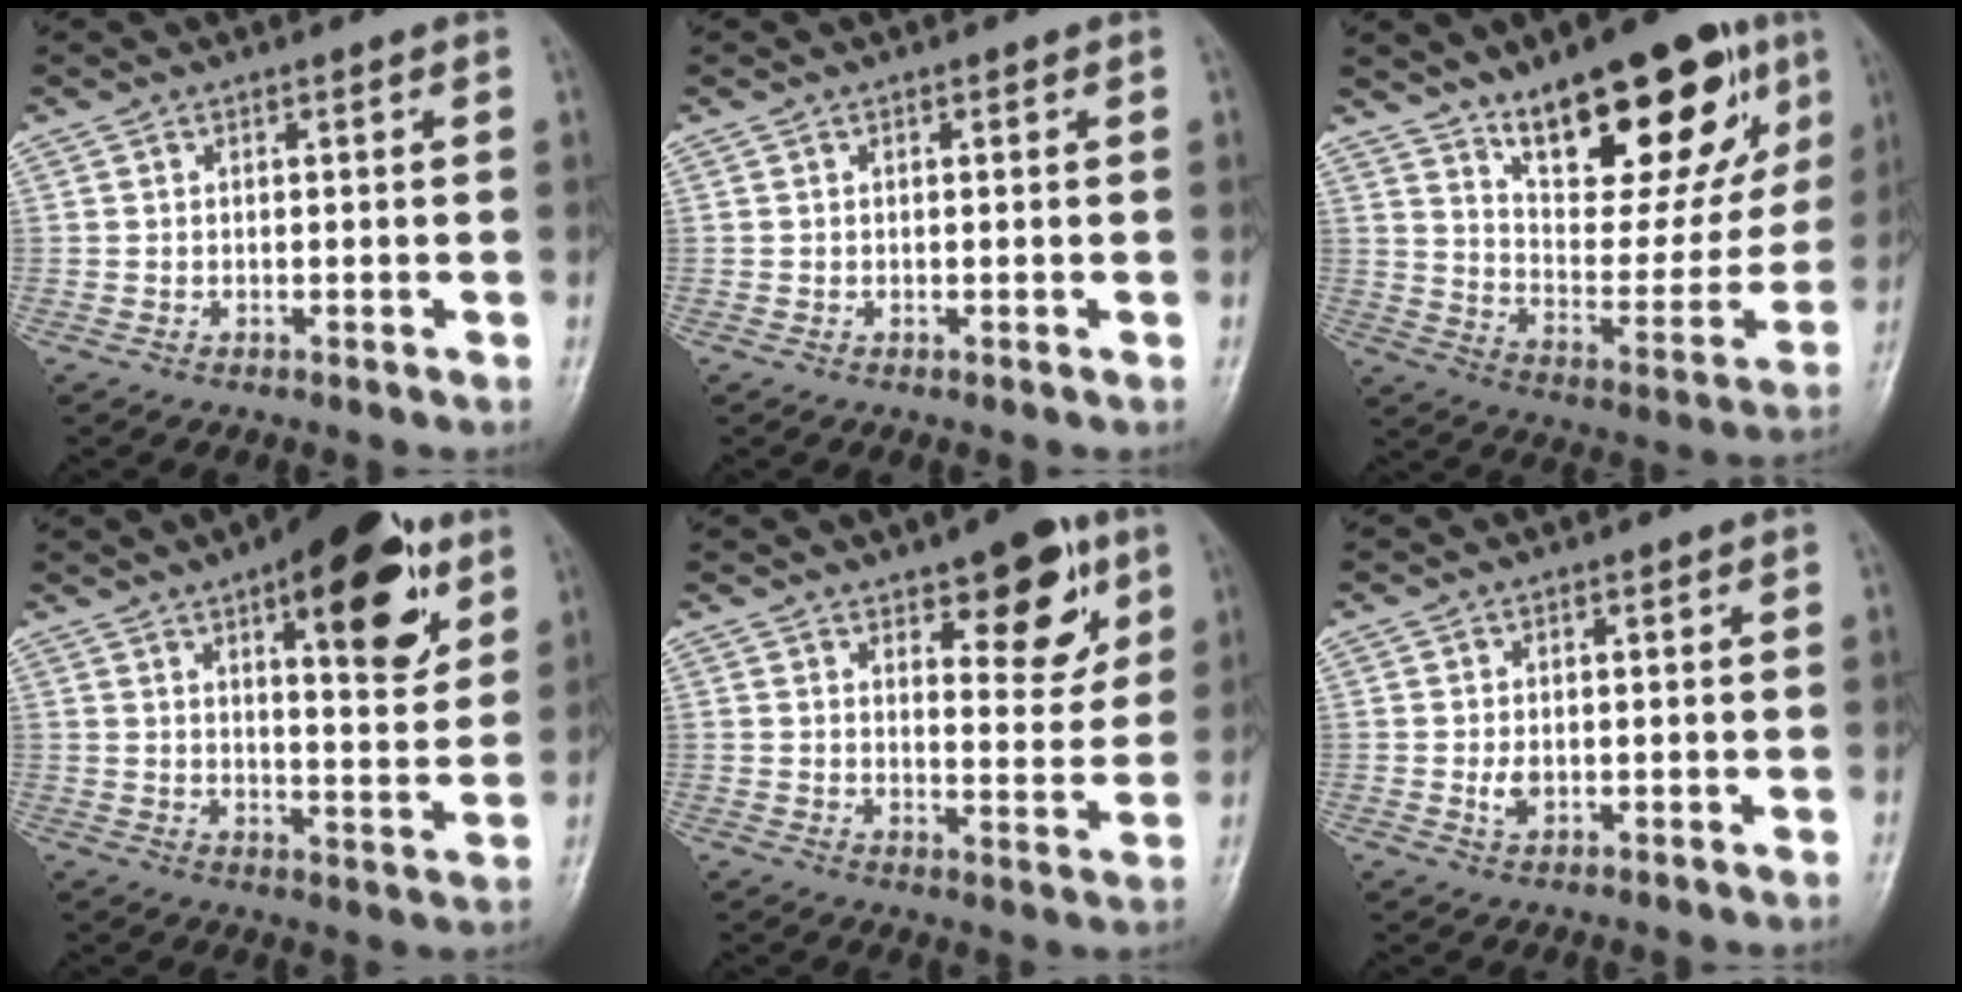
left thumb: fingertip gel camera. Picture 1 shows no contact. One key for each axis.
{"total": 0.0}
{"total": 24.8, "fx": 14.1, "fy": 9.9, "fz": 17.9, "tx": -0.206, "ty": -0.053, "tz": 0.224}
{"total": 18.1, "fx": 9.1, "fy": 6.5, "fz": 14.2, "tx": -0.158, "ty": -0.034, "tz": 0.125}
{"total": 11.7, "fx": 6.3, "fy": 5.0, "fz": 8.5, "tx": -0.080, "ty": -0.034, "tz": 0.088}
{"total": 2.4, "fx": -0.2, "fy": 1.6, "fz": 1.8, "tx": -0.031, "ty": -0.003, "tz": -0.004}